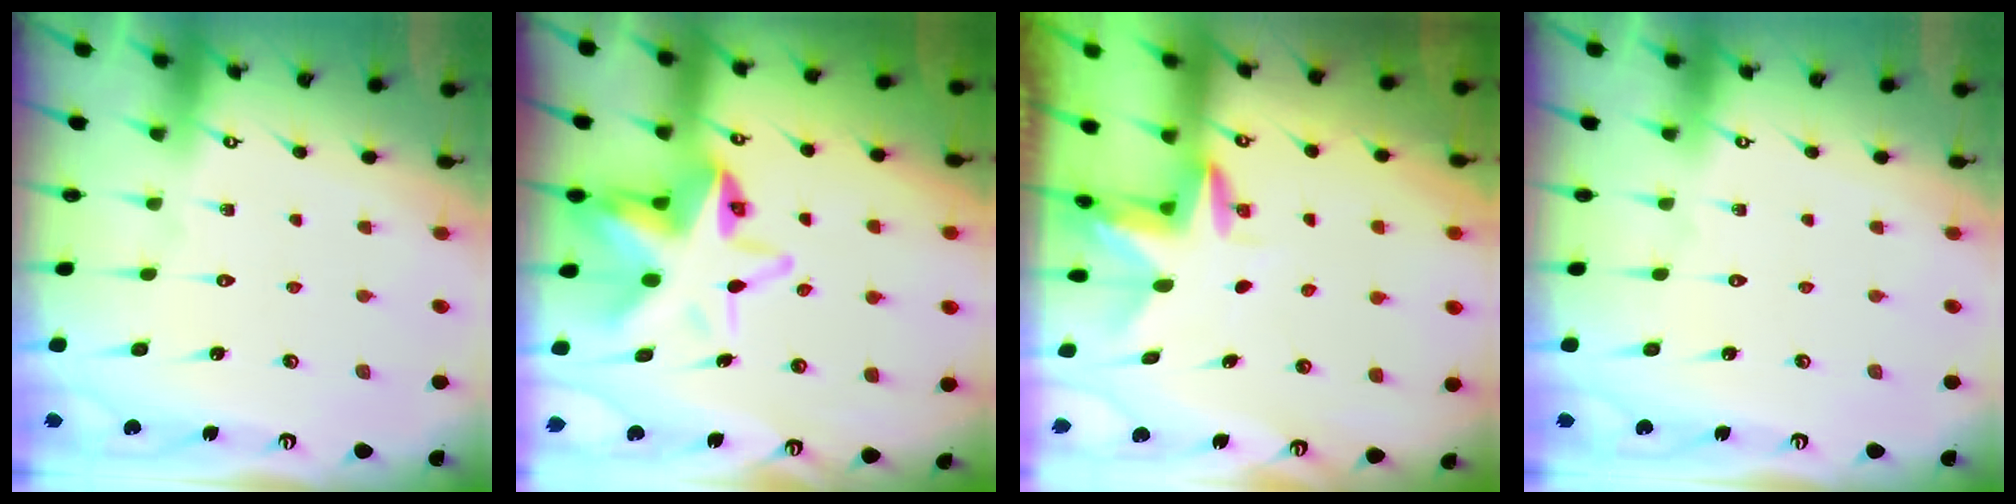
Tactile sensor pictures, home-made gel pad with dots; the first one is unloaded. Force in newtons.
{"total": 12.3, "press": 12.0, "slide": 2.4}
{"total": 3.1, "press": 3.1, "slide": 0.2}
{"total": 0.0}